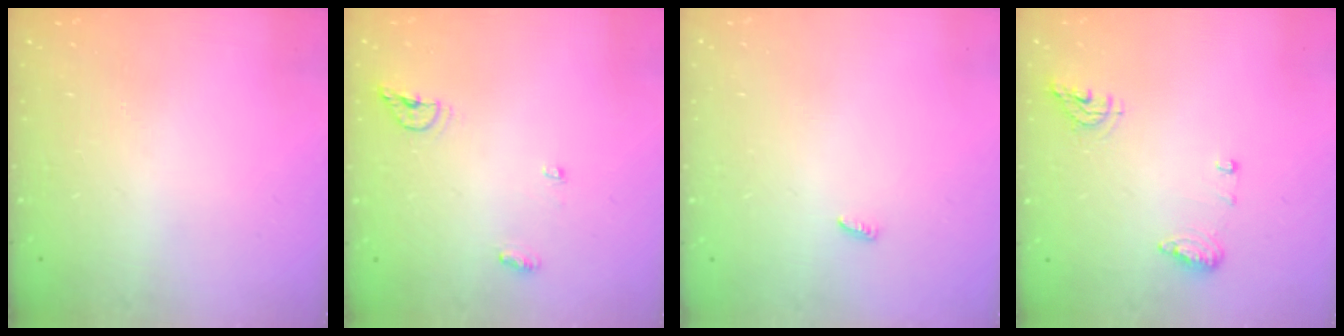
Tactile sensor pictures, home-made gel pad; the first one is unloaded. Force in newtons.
{"total": 5.9, "press": 5.8, "slide": 1.0}
{"total": 2.4, "press": 2.4, "slide": 0.2}
{"total": 7.9, "press": 7.8, "slide": 1.5}